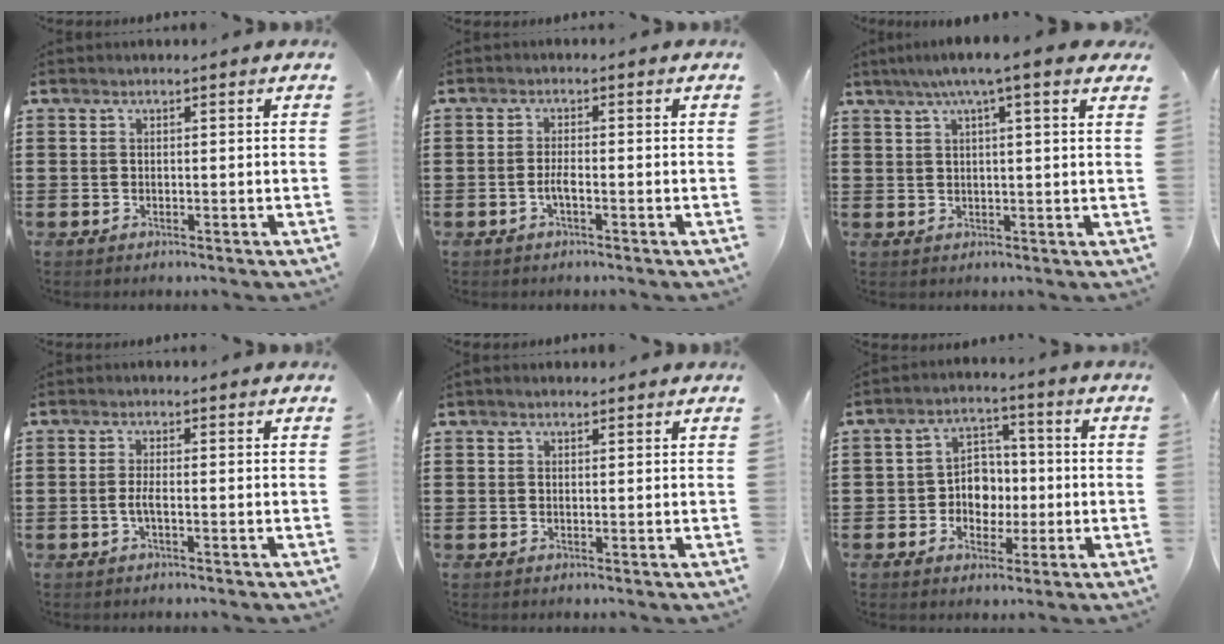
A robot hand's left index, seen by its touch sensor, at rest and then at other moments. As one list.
[{"total": 2.0, "force": [-0.9, 0.3, 1.8], "torque": [-0.042, -0.003, -0.017]}, {"total": 5.1, "force": [3.1, -0.2, 4.1], "torque": [-0.086, 0.000, 0.052]}, {"total": 1.9, "force": [-0.6, 0.2, 1.8], "torque": [-0.041, -0.004, -0.013]}, {"total": 0.8, "force": [0.6, 0.2, 0.5], "torque": [-0.010, 0.003, 0.011]}, {"total": 5.8, "force": [-1.0, 5.0, 2.7], "torque": [-0.056, 0.013, -0.021]}]